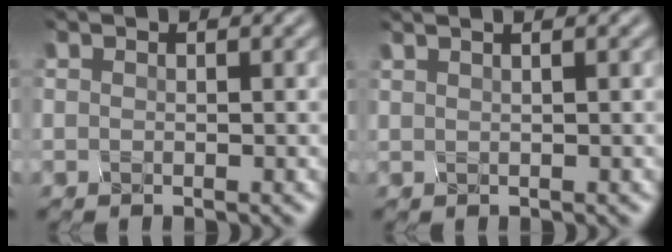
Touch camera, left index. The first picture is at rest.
{"total": 3.2, "force": [1.8, 1.4, 2.2], "torque": [-0.014, 0.024, -0.002]}